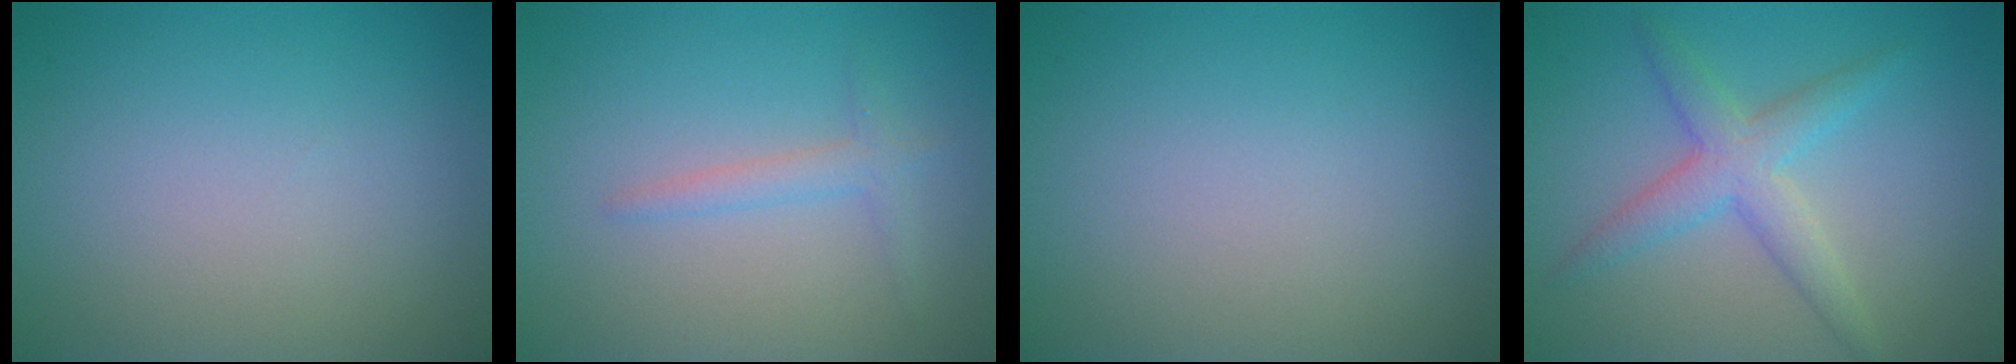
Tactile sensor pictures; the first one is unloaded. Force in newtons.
{"total": 1.6, "press": 1.6, "slide": 0.1}
{"total": 0.0}
{"total": 3.6, "press": 3.6, "slide": 0.0}